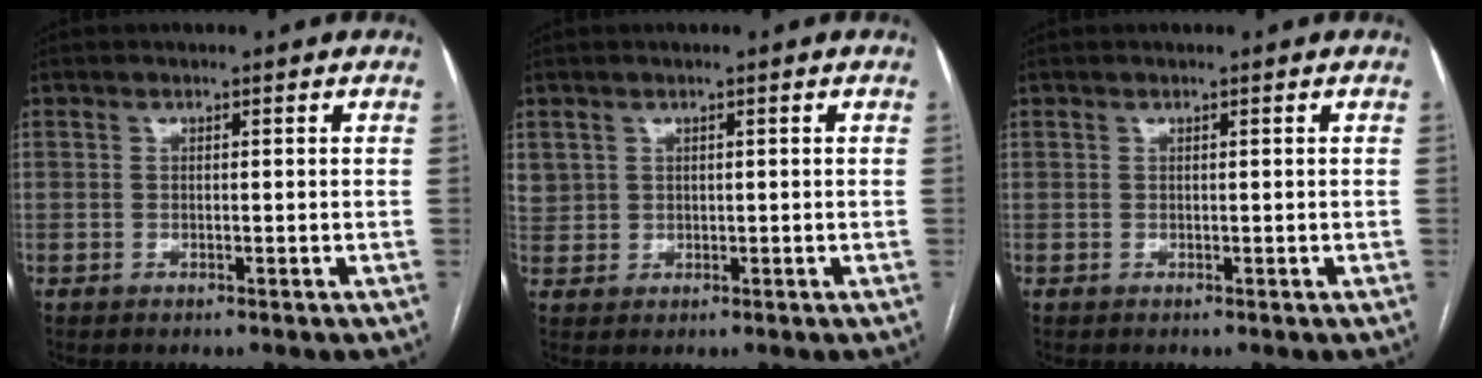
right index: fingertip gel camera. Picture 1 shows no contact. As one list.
[{"total": 2.8, "force": [1.2, 2.5, 0.5], "torque": [-0.001, 0.010, 0.028]}, {"total": 0.0}]